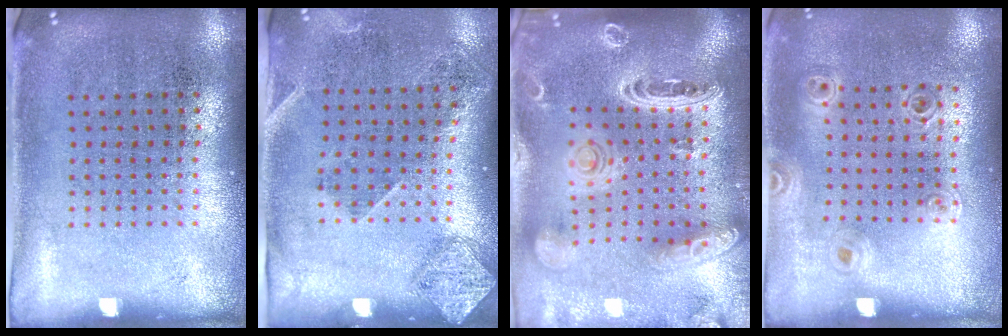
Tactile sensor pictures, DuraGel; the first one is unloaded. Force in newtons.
{"total": 1.8, "press": 1.2, "slide": 1.3}
{"total": 3.8, "press": 3.0, "slide": 2.4}
{"total": 1.0, "press": 0.9, "slide": 0.2}